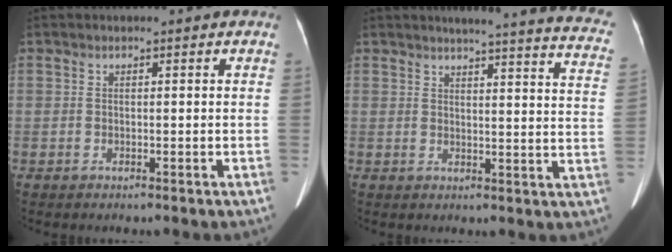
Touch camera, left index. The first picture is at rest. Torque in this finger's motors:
{"motor_torque": [0.45, -0.84, 0.10, 0.05]}